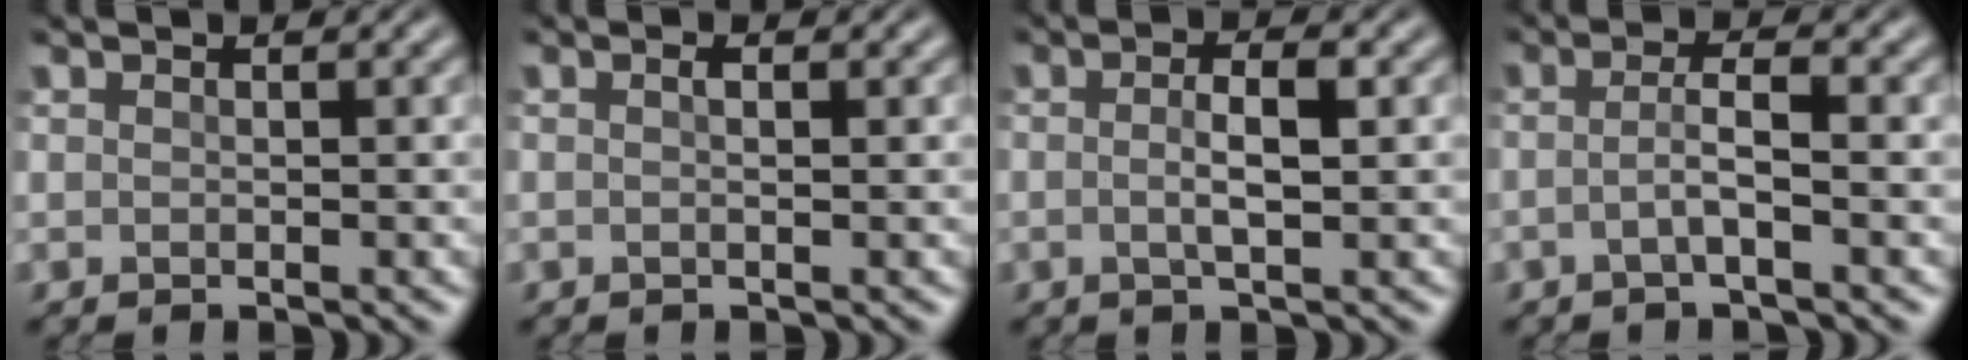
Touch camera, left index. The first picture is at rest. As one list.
[{"total": 0.9, "force": [0.1, 0.2, 0.9], "torque": [-0.014, -0.003, -0.003]}, {"total": 2.9, "force": [-0.2, 0.7, 2.8], "torque": [-0.049, -0.004, -0.008]}, {"total": 2.4, "force": [-0.8, 0.3, 2.2], "torque": [-0.046, 0.001, -0.023]}]